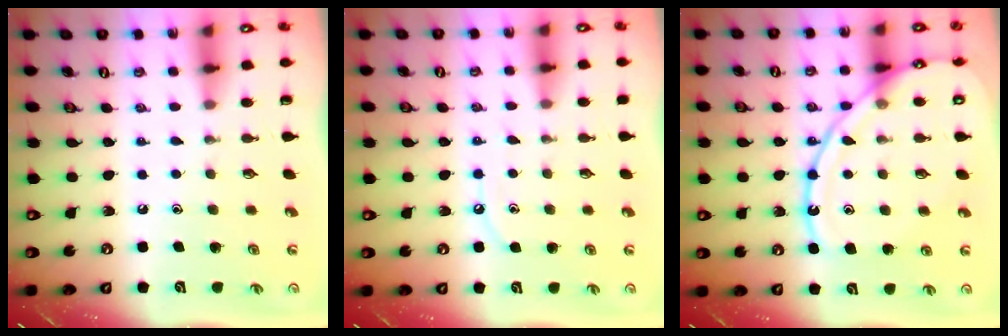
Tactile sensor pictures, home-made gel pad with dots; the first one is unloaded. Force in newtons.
{"total": 6.5, "press": 6.5, "slide": 0.8}
{"total": 14.8, "press": 14.7, "slide": 1.4}